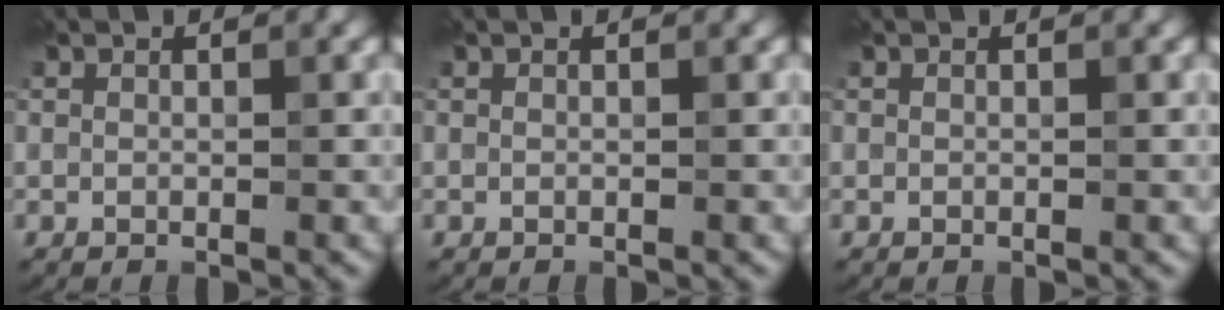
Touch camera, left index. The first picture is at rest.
{"total": 0.0}
{"total": 0.0}